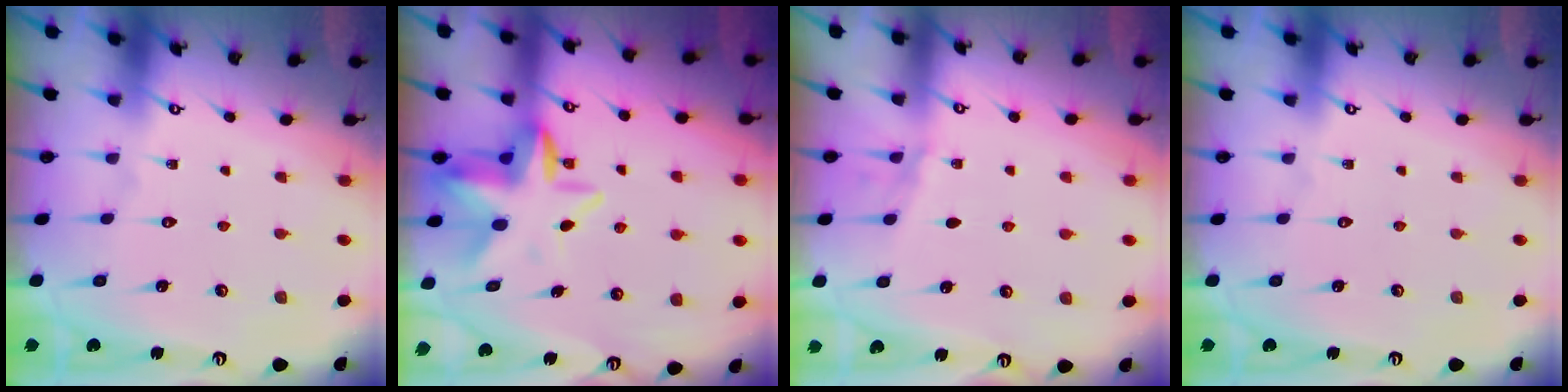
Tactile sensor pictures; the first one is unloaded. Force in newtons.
{"total": 7.8, "press": 7.6, "slide": 1.7}
{"total": 2.1, "press": 2.1, "slide": 0.2}
{"total": 0.0}